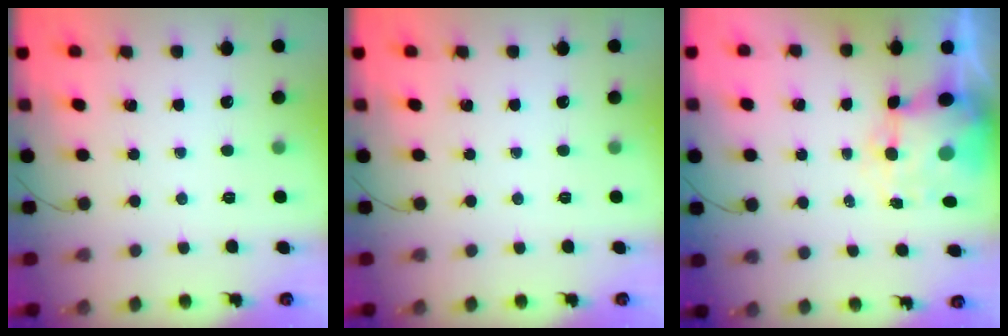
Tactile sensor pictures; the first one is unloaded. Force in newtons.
{"total": 0.0}
{"total": 9.2, "press": 8.9, "slide": 2.2}